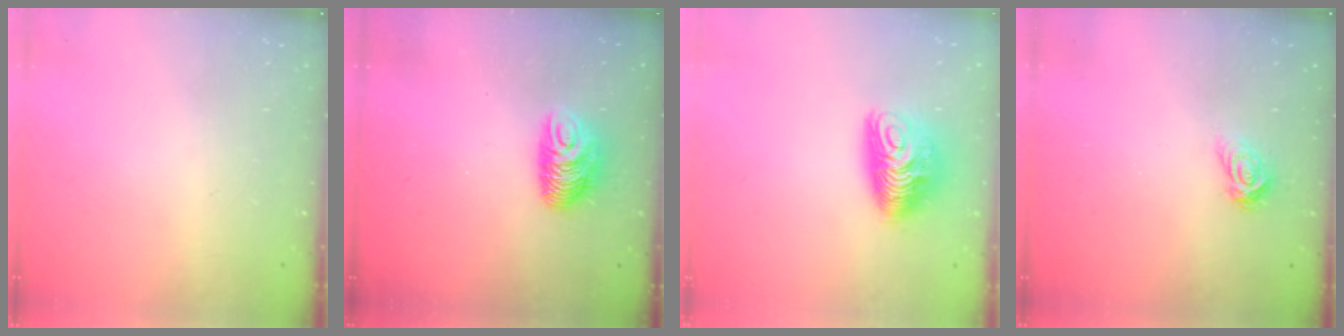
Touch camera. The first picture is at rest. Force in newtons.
{"total": 9.0, "press": 9.0, "slide": 0.5}
{"total": 10.2, "press": 10.2, "slide": 0.7}
{"total": 3.8, "press": 3.8, "slide": 0.4}